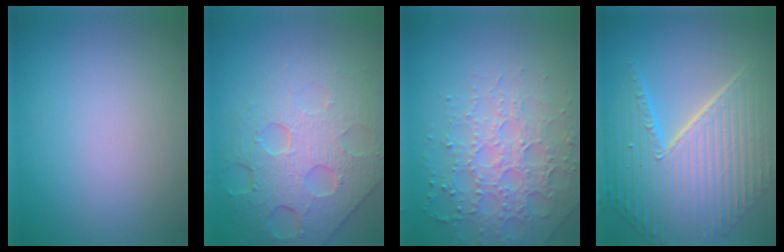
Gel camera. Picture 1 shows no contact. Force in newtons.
{"total": 7.7, "press": 5.7, "slide": 5.2}
{"total": 4.3, "press": 4.2, "slide": 0.9}
{"total": 10.8, "press": 7.2, "slide": 8.0}